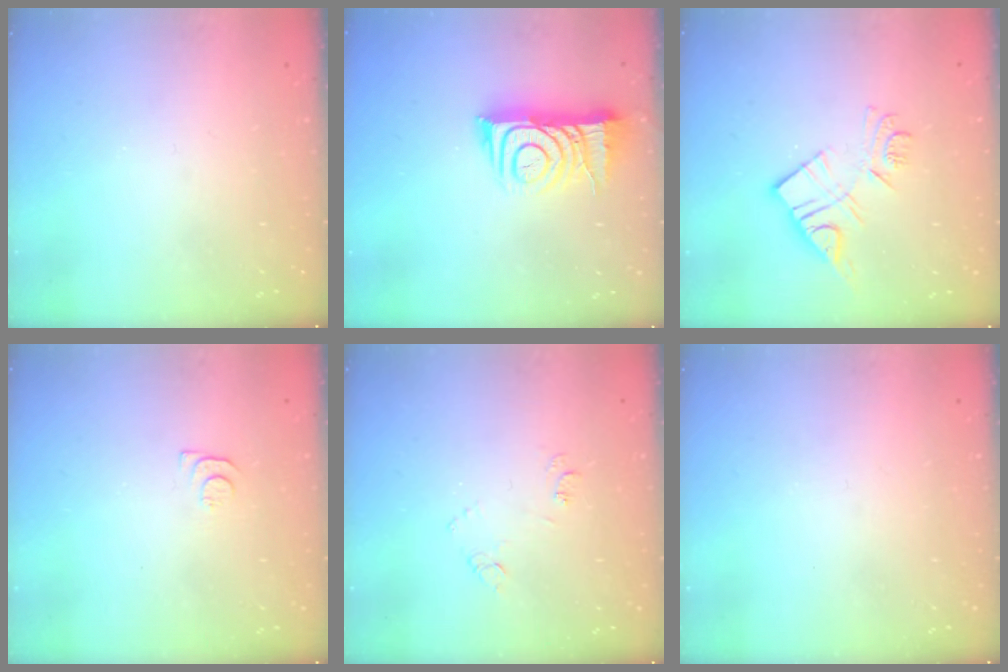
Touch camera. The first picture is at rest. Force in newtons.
{"total": 11.3, "press": 11.2, "slide": 1.0}
{"total": 10.8, "press": 10.7, "slide": 0.9}
{"total": 4.3, "press": 4.3, "slide": 0.6}
{"total": 7.9, "press": 7.9, "slide": 0.6}
{"total": 0.0}